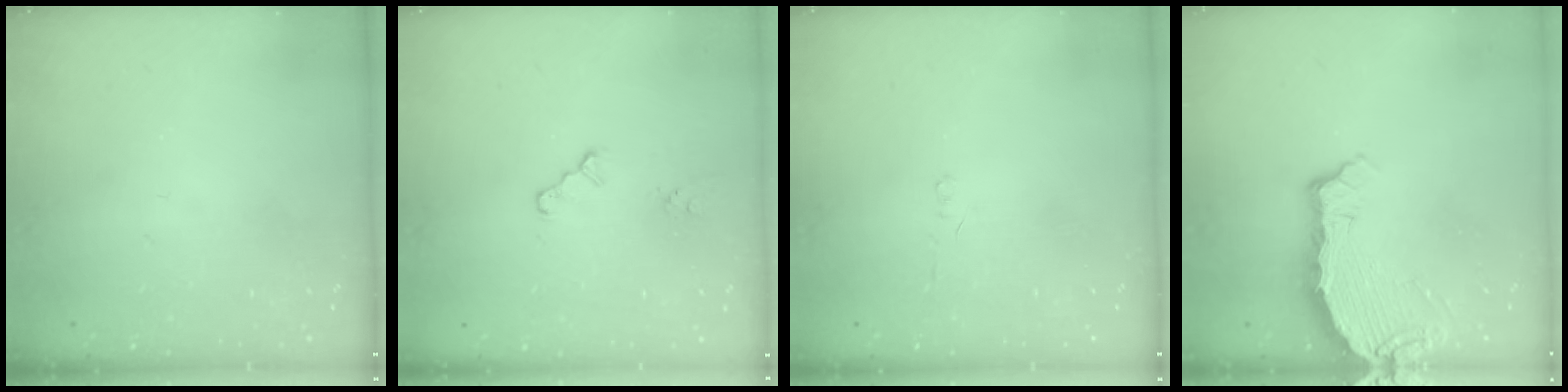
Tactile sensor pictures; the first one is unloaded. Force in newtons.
{"total": 2.3, "press": 2.3, "slide": 0.3}
{"total": 1.1, "press": 1.0, "slide": 0.3}
{"total": 7.0, "press": 6.6, "slide": 2.3}